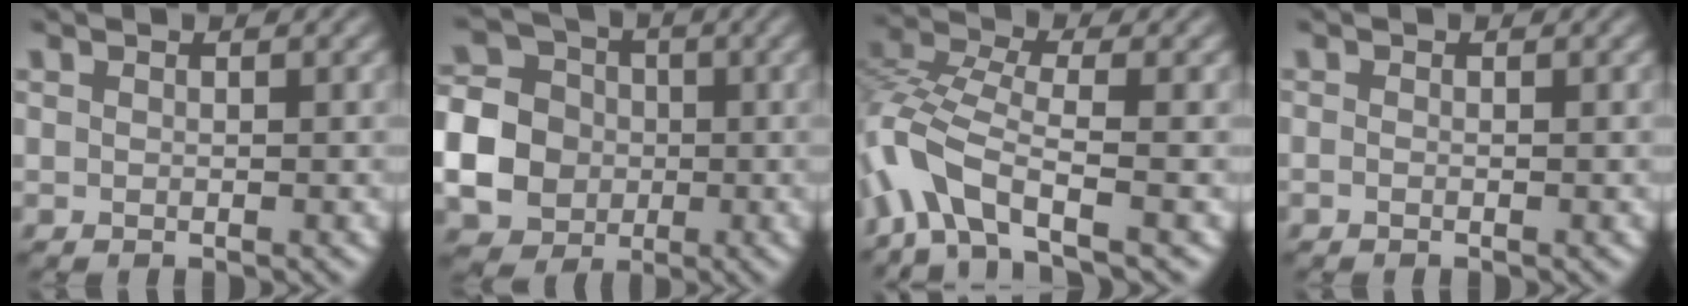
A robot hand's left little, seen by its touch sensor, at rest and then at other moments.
{"total": 9.1, "force": [-2.0, 8.1, 3.6], "torque": [-0.090, -0.008, -0.057]}
{"total": 6.1, "force": [-3.6, 2.2, 4.4], "torque": [-0.095, 0.002, -0.090]}
{"total": 0.5, "force": [-0.5, 0.0, -0.1], "torque": [0.005, -0.001, -0.012]}